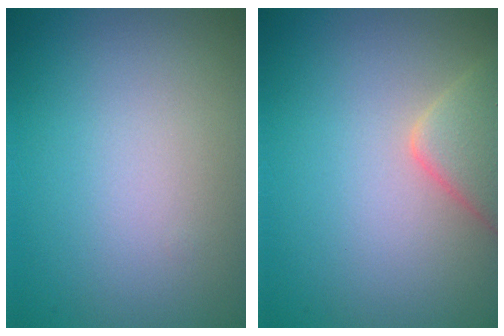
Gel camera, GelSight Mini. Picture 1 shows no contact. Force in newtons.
{"total": 3.5, "press": 3.5, "slide": 0.1}